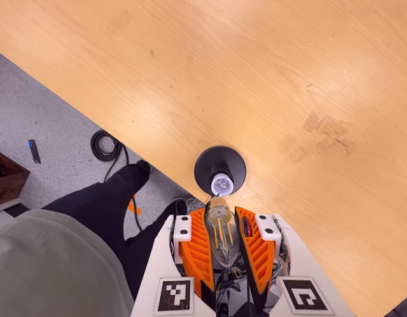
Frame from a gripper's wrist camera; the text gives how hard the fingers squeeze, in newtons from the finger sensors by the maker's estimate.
{"total": 20.7, "left": 22.4, "right": 18.9}